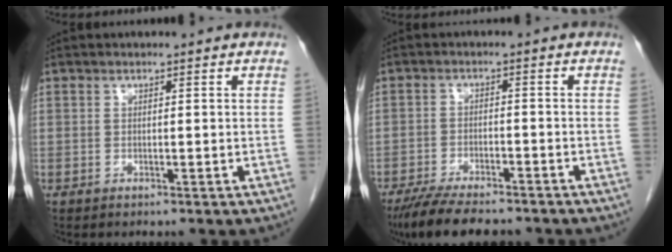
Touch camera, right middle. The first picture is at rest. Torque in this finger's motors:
{"motor_torque": [0.82, -0.57, 0.20, 0.03]}